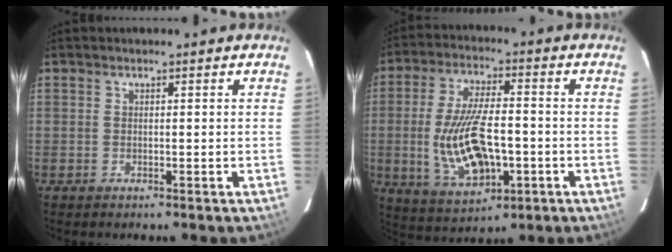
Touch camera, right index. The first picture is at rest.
{"total": 14.8, "force": [-2.9, 6.5, 13.0], "torque": [-0.262, -0.008, -0.037]}